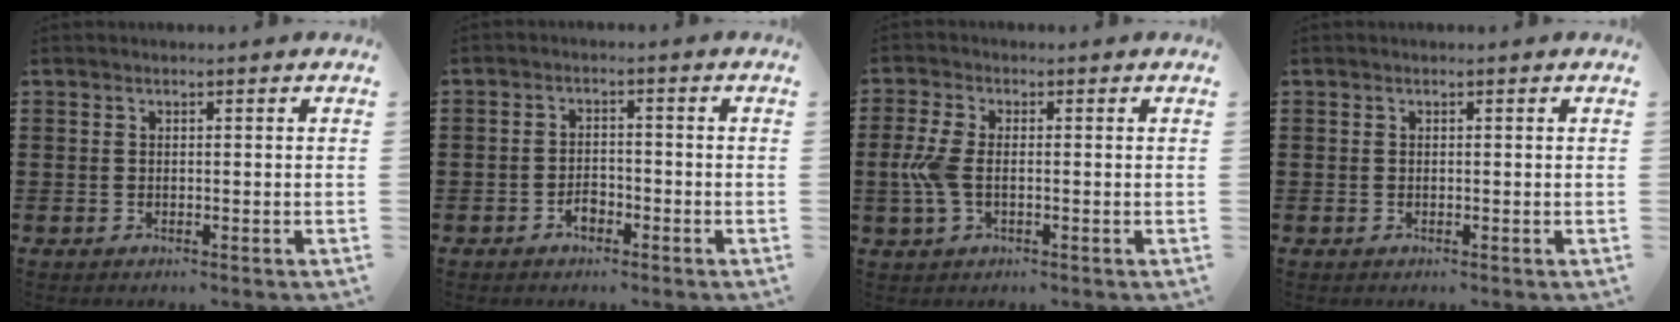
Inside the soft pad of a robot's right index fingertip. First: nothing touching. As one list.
[{"total": 2.3, "force": [-1.6, 1.1, 1.1], "torque": [-0.025, -0.001, -0.033]}, {"total": 4.8, "force": [-0.6, 2.3, 4.2], "torque": [-0.112, -0.009, -0.019]}, {"total": 0.0}]